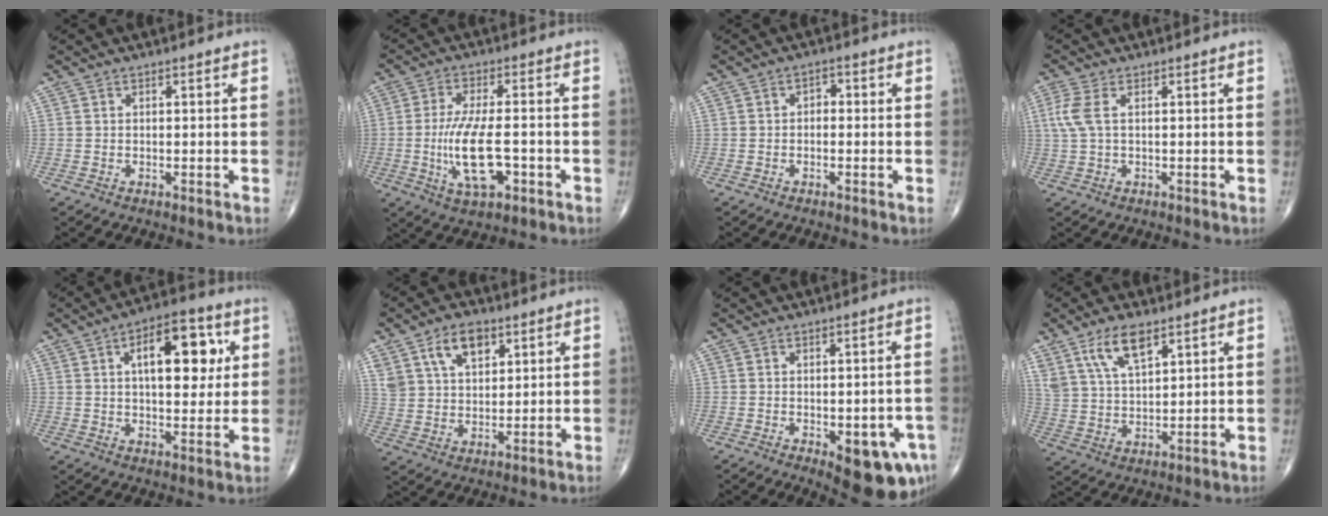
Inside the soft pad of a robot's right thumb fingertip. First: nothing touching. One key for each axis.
{"total": 11.2, "fx": -2.6, "fy": 4.2, "fz": 10.1, "tx": -0.194, "ty": 0.005, "tz": -0.040}
{"total": 2.0, "fx": -0.1, "fy": 1.4, "fz": 1.4, "tx": -0.009, "ty": 0.007, "tz": -0.008}
{"total": 4.0, "fx": 0.8, "fy": 1.6, "fz": 3.6, "tx": -0.112, "ty": 0.012, "tz": 0.020}
{"total": 14.4, "fx": 4.0, "fy": 7.0, "fz": 11.9, "tx": -0.141, "ty": 0.001, "tz": 0.056}
{"total": 9.7, "fx": 5.1, "fy": 5.8, "fz": 6.0, "tx": -0.091, "ty": -0.016, "tz": 0.097}
{"total": 11.5, "fx": -4.5, "fy": 4.8, "fz": 9.4, "tx": -0.094, "ty": 0.006, "tz": -0.046}
{"total": 9.1, "fx": 5.5, "fy": 3.6, "fz": 6.2, "tx": -0.115, "ty": -0.022, "tz": 0.114}